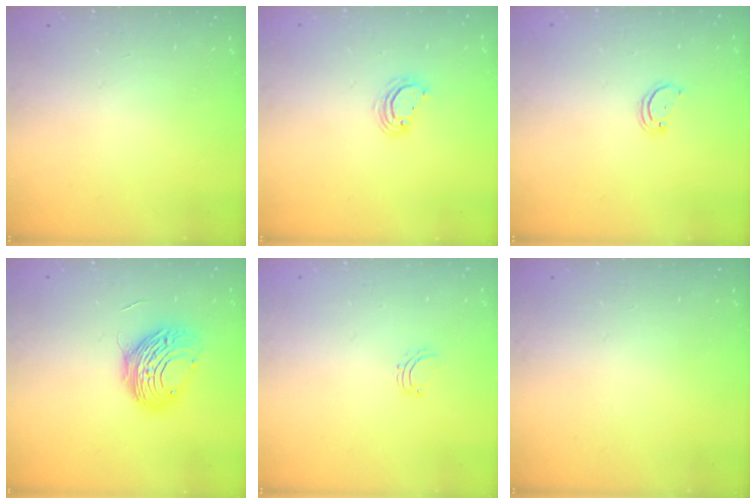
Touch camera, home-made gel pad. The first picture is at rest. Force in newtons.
{"total": 4.1, "press": 4.1, "slide": 0.2}
{"total": 1.8, "press": 1.8, "slide": 0.2}
{"total": 11.0, "press": 11.0, "slide": 0.6}
{"total": 4.4, "press": 4.4, "slide": 0.3}
{"total": 0.0}